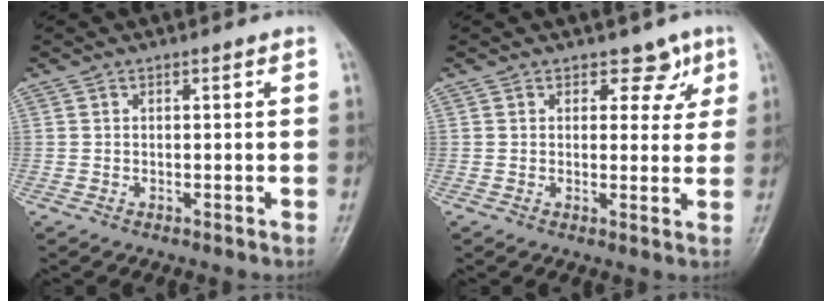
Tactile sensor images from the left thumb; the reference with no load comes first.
{"total": 4.2, "force": [2.4, 3.0, 1.7], "torque": [0.018, -0.010, 0.029]}